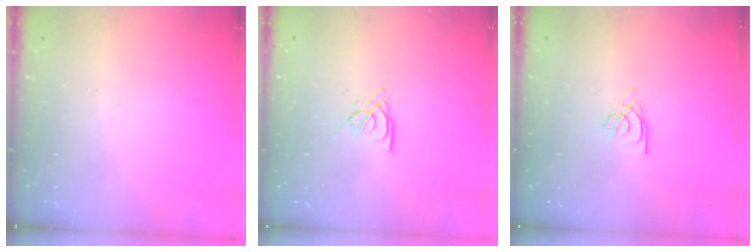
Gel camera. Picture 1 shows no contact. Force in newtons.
{"total": 0.9, "press": 0.8, "slide": 0.2}
{"total": 2.2, "press": 2.1, "slide": 0.4}